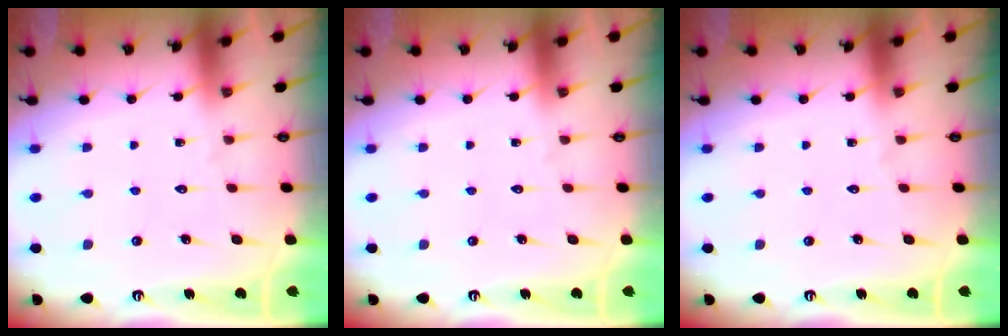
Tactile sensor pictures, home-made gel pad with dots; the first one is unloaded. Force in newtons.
{"total": 0.0}
{"total": 0.0}